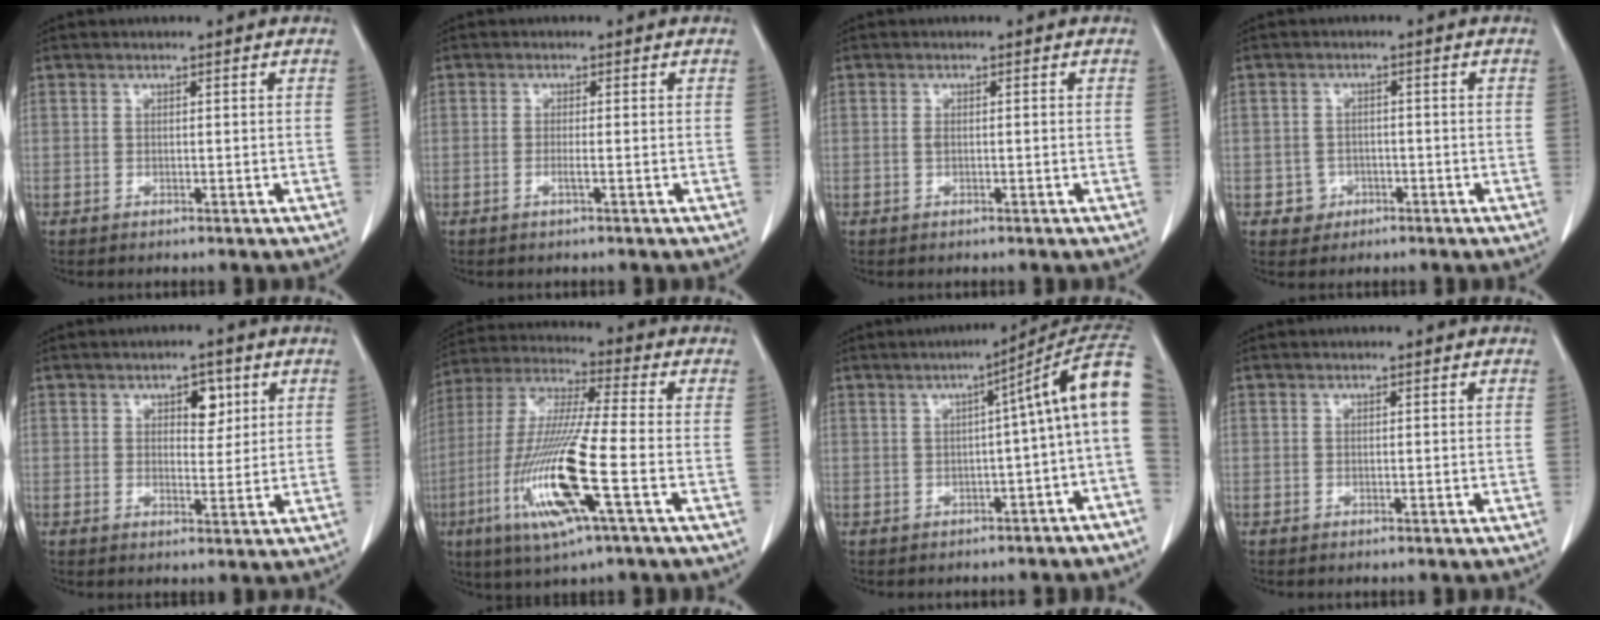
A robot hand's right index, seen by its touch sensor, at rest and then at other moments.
{"total": 1.0, "force": [-0.4, -0.2, 0.9], "torque": [-0.015, 0.001, -0.006]}
{"total": 0.7, "force": [0.0, 0.3, 0.6], "torque": [-0.011, 0.002, 0.003]}
{"total": 2.9, "force": [-1.1, 2.7, 0.1], "torque": [0.008, 0.014, -0.014]}
{"total": 3.9, "force": [1.8, 2.1, 2.8], "torque": [-0.036, 0.003, 0.026]}
{"total": 16.6, "force": [-5.3, 0.5, 15.7], "torque": [-0.329, -0.018, -0.102]}
{"total": 9.2, "force": [0.4, 0.0, 9.2], "torque": [-0.107, 0.036, -0.005]}
{"total": 0.0}